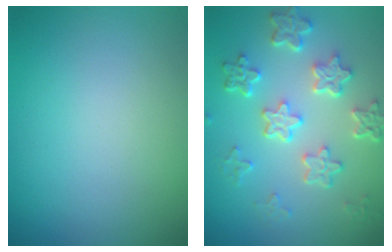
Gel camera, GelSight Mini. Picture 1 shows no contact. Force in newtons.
{"total": 5.3, "press": 4.1, "slide": 3.4}